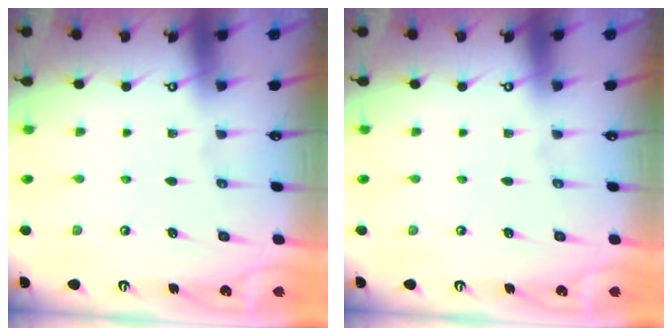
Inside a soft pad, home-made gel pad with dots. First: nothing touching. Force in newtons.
{"total": 0.0}